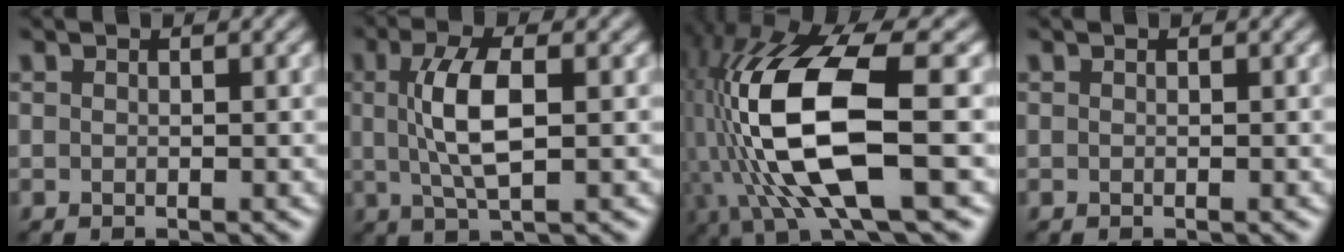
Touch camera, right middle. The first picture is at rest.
{"total": 5.0, "force": [0.5, 1.7, 4.7], "torque": [-0.099, 0.006, 0.009]}
{"total": 14.6, "force": [-1.3, 5.4, 13.5], "torque": [-0.280, -0.004, -0.020]}
{"total": 0.0}